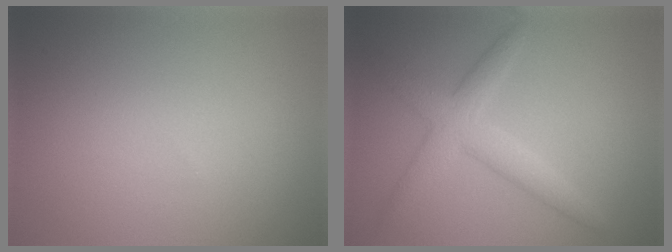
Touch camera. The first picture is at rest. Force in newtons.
{"total": 3.6, "press": 3.6, "slide": 0.1}